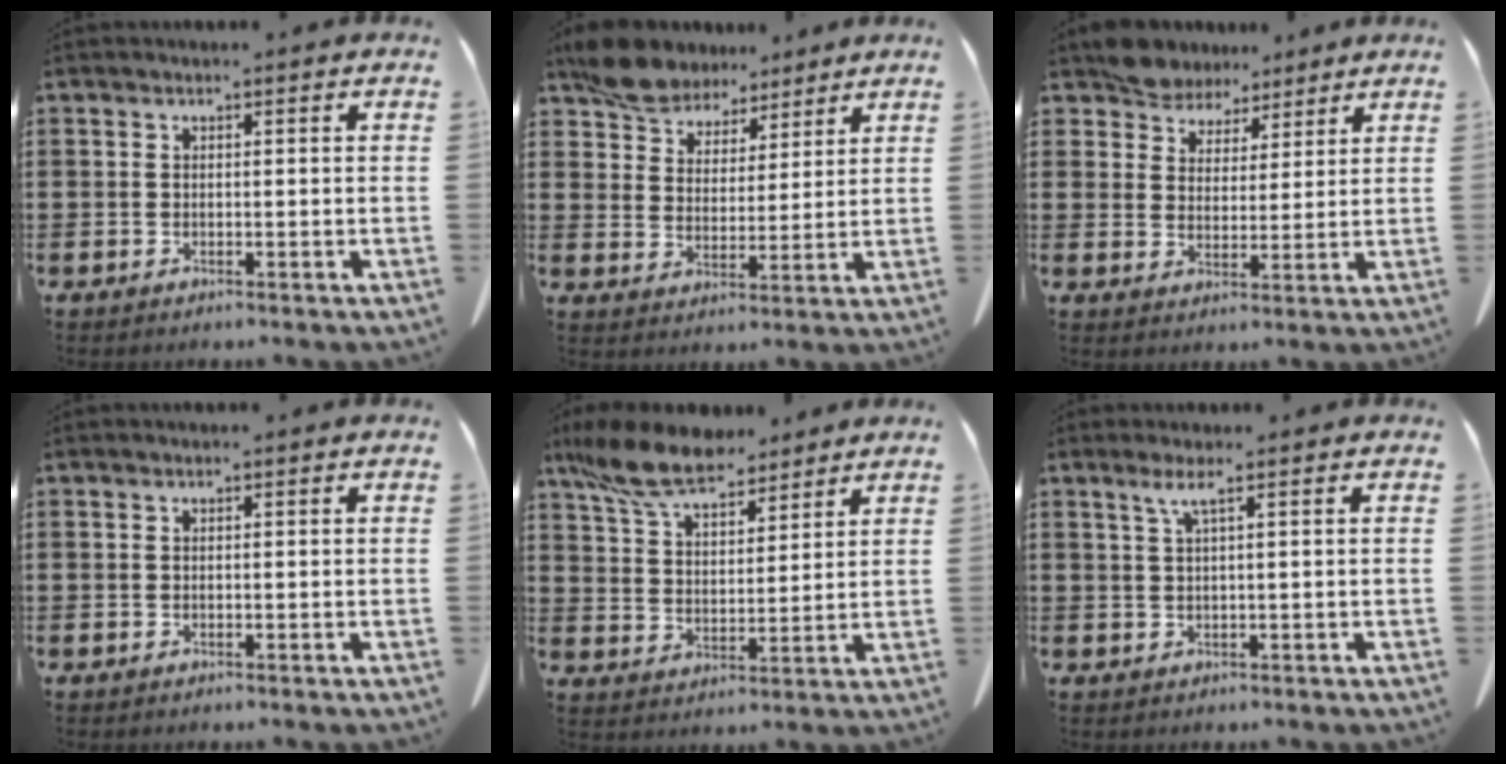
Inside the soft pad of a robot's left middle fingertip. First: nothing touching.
{"total": 7.6, "force": [6.8, 3.1, 1.5], "torque": [-0.062, -0.015, 0.131]}
{"total": 5.9, "force": [5.4, 2.4, 0.4], "torque": [-0.035, -0.012, 0.104]}
{"total": 0.0}
{"total": 10.1, "force": [8.3, 3.1, 4.9], "torque": [-0.122, -0.018, 0.158]}
{"total": 2.0, "force": [1.0, -0.1, 1.8], "torque": [-0.038, -0.004, 0.017]}